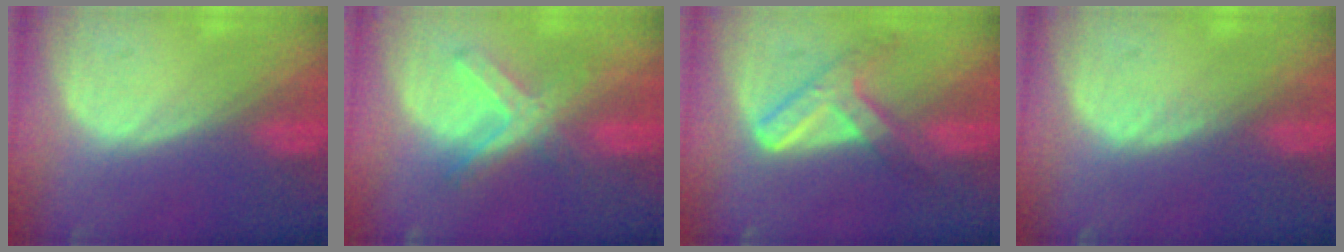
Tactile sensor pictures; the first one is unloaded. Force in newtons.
{"total": 7.0, "press": 6.2, "slide": 3.2}
{"total": 7.3, "press": 6.2, "slide": 3.8}
{"total": 0.9, "press": 0.9, "slide": 0.2}